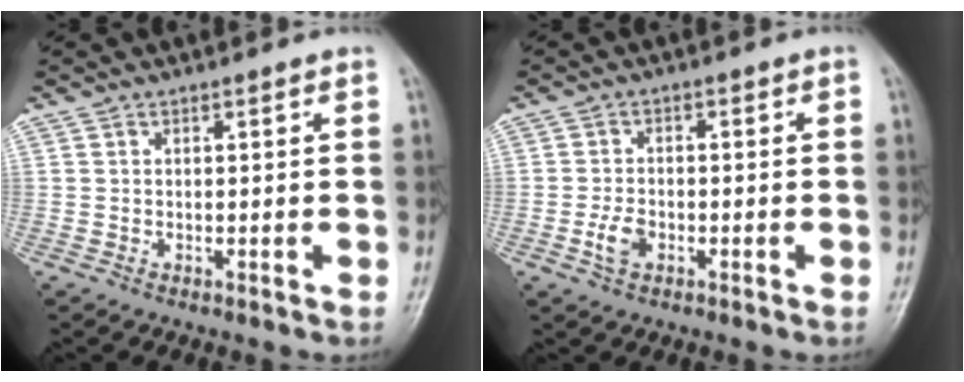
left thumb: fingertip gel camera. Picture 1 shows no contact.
{"total": 3.8, "force": [-1.5, 2.5, 2.4], "torque": [-0.044, 0.009, -0.030]}